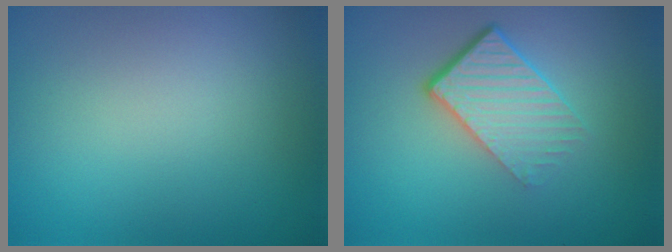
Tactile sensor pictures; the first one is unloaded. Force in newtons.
{"total": 4.7, "press": 2.8, "slide": 3.8}